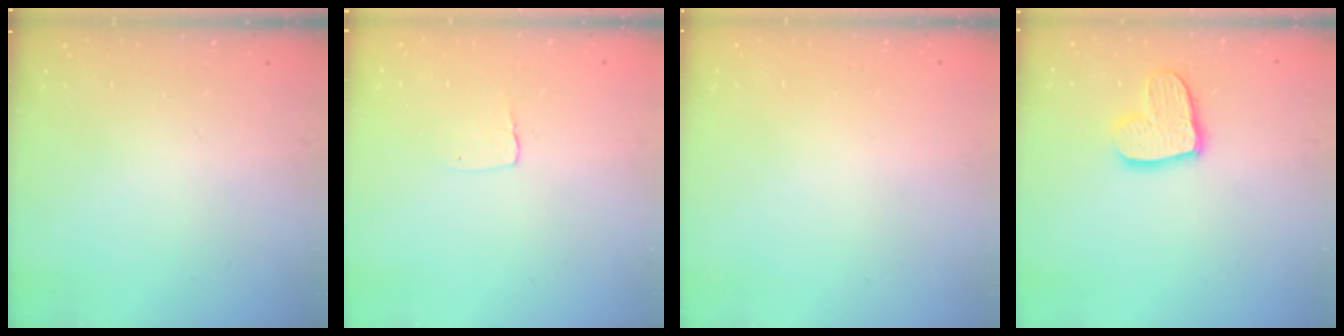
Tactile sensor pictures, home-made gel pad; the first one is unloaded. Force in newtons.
{"total": 2.9, "press": 2.9, "slide": 0.2}
{"total": 0.0}
{"total": 12.2, "press": 12.2, "slide": 1.0}